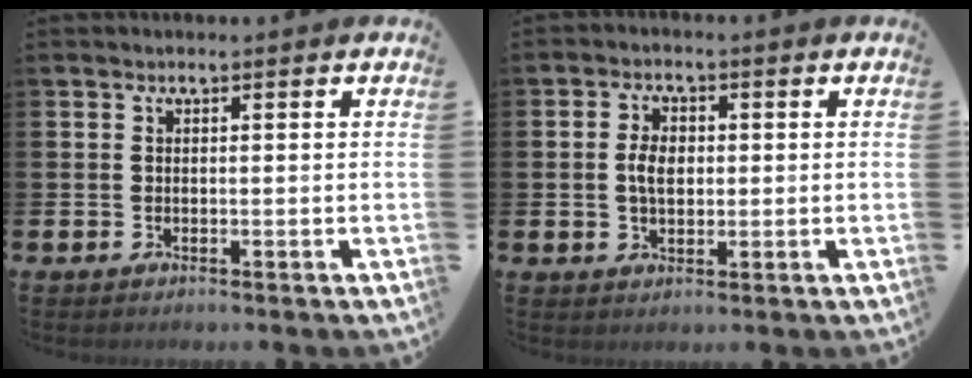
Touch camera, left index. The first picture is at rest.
{"total": 3.7, "force": [0.3, 2.4, 2.8], "torque": [-0.034, 0.001, -0.001]}